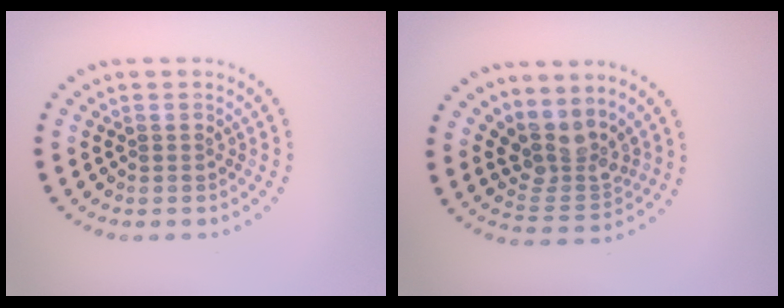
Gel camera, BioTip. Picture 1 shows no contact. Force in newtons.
{"total": 3.7, "press": 2.8, "slide": 2.3}